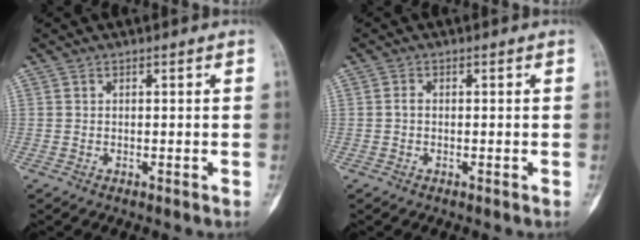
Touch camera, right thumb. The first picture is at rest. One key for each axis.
{"total": 0.9, "fx": -0.2, "fy": 0.6, "fz": 0.7, "tx": -0.011, "ty": 0.001, "tz": -0.007}